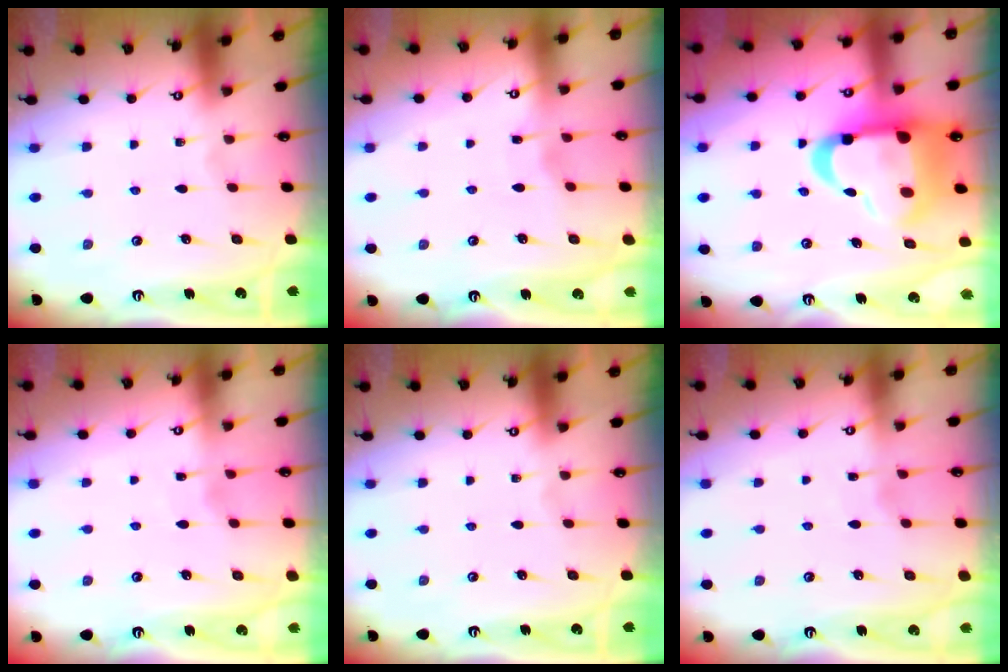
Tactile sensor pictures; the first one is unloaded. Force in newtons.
{"total": 2.8, "press": 2.8, "slide": 0.4}
{"total": 20.7, "press": 20.6, "slide": 2.4}
{"total": 2.1, "press": 2.1, "slide": 0.4}
{"total": 0.0}
{"total": 2.1, "press": 2.1, "slide": 0.4}